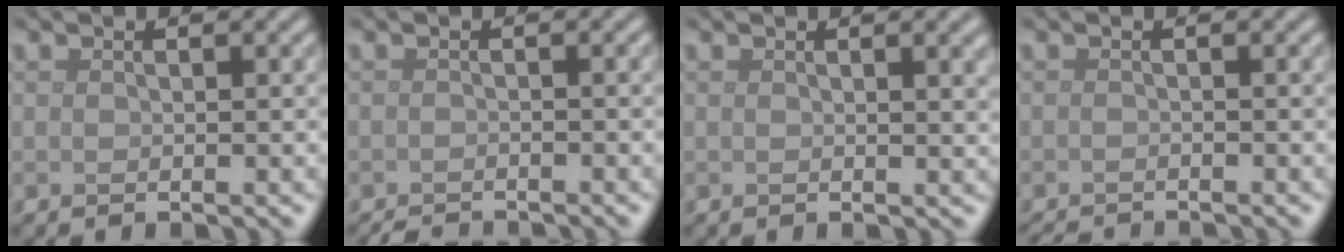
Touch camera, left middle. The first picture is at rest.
{"total": 2.3, "force": [-2.2, 0.3, 0.5], "torque": [-0.004, -0.006, -0.038]}
{"total": 2.3, "force": [1.0, 0.8, 2.0], "torque": [-0.011, 0.006, 0.012]}
{"total": 2.7, "force": [-2.6, 0.2, 0.8], "torque": [-0.011, -0.010, -0.042]}